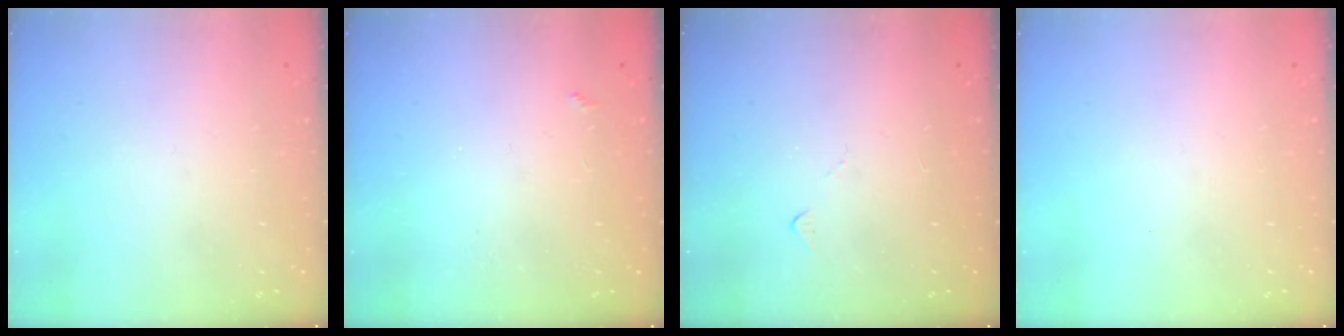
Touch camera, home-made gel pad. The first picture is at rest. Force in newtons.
{"total": 2.1, "press": 2.0, "slide": 0.4}
{"total": 5.0, "press": 5.0, "slide": 0.7}
{"total": 0.0}